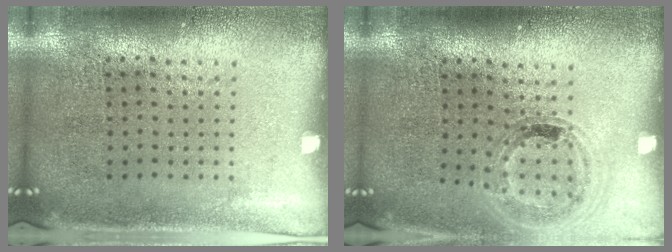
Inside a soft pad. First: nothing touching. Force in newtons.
{"total": 1.0, "press": 1.0, "slide": 0.1}